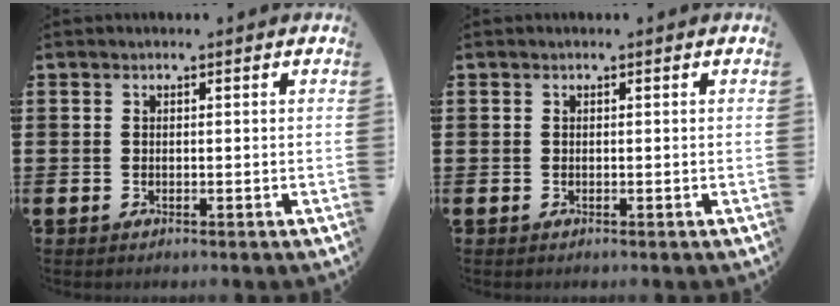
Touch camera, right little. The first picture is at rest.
{"total": 0.0}